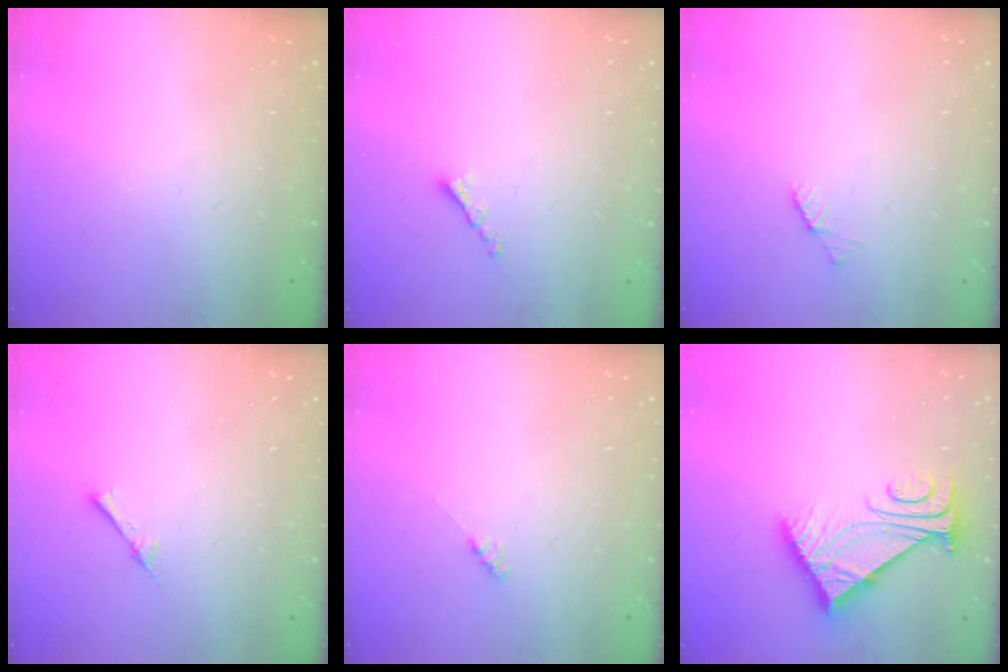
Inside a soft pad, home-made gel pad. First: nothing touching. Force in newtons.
{"total": 1.6, "press": 1.6, "slide": 0.0}
{"total": 2.8, "press": 2.8, "slide": 0.5}
{"total": 2.8, "press": 2.8, "slide": 0.3}
{"total": 2.0, "press": 1.9, "slide": 0.5}
{"total": 7.8, "press": 7.7, "slide": 0.9}